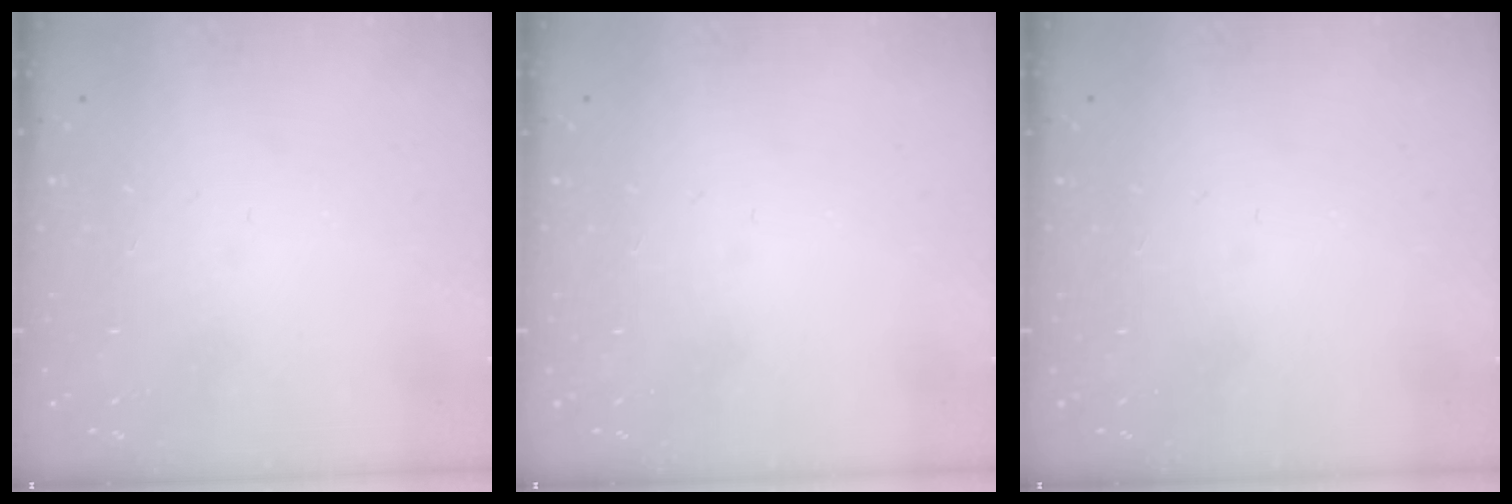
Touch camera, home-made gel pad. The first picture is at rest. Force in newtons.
{"total": 0.0}
{"total": 0.0}